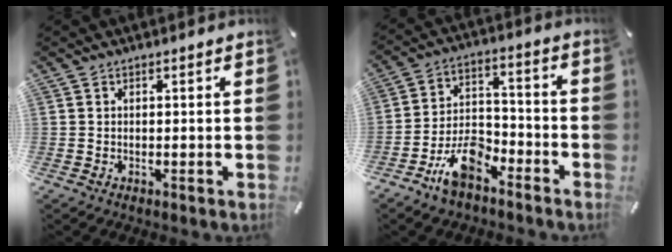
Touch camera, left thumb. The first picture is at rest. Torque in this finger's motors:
{"motor_torque": [0.21, 1.54, 0.48, 0.46, 0.22]}